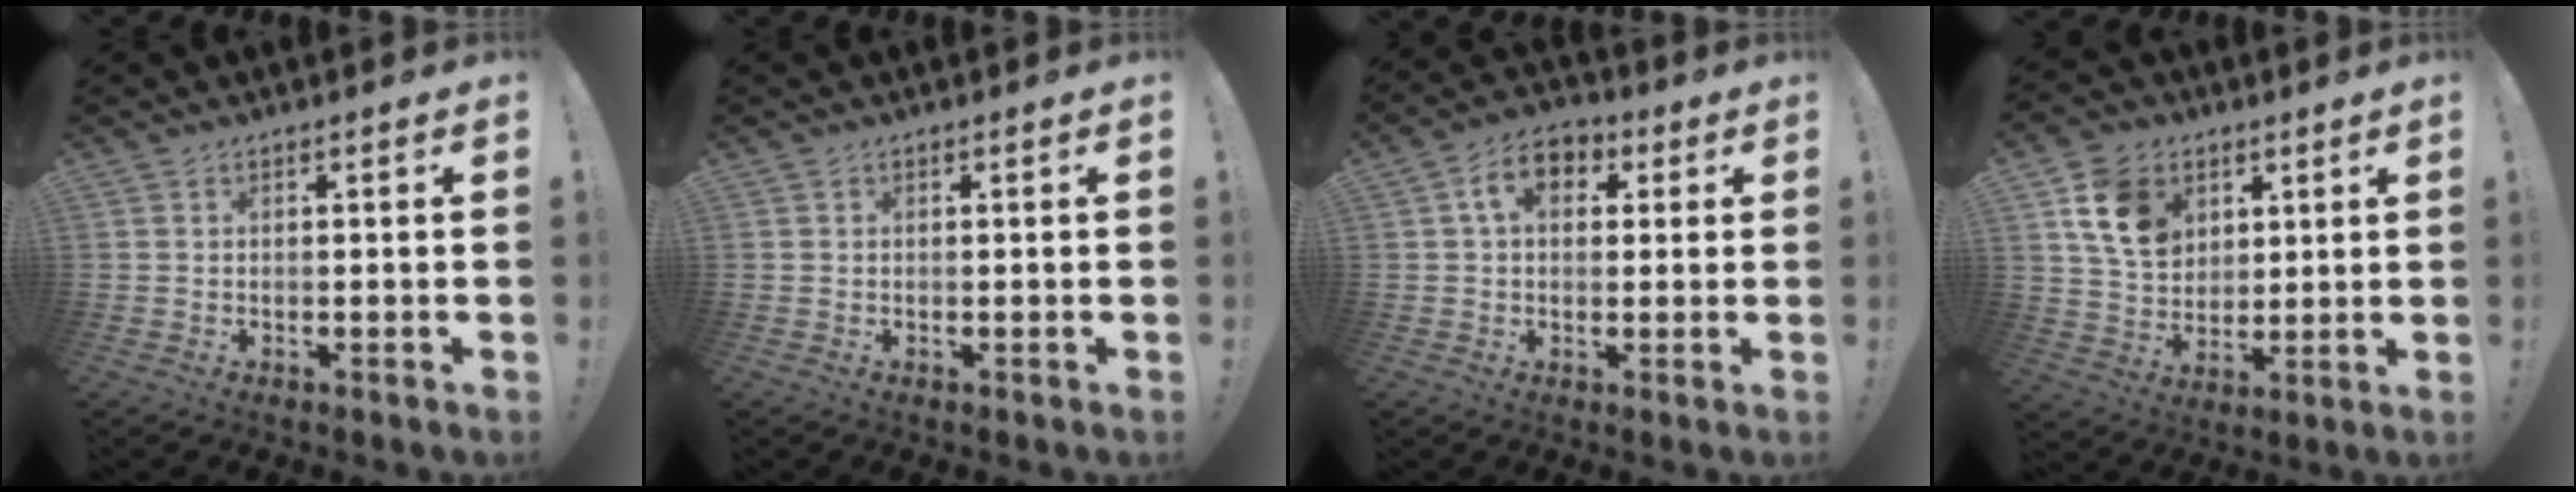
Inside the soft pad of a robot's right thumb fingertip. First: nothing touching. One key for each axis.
{"total": 0.0}
{"total": 9.7, "fx": 2.9, "fy": 6.7, "fz": 6.3, "tx": -0.099, "ty": 0.011, "tz": 0.054}
{"total": 14.0, "fx": 6.2, "fy": 10.6, "fz": 6.8, "tx": -0.117, "ty": -0.010, "tz": 0.127}